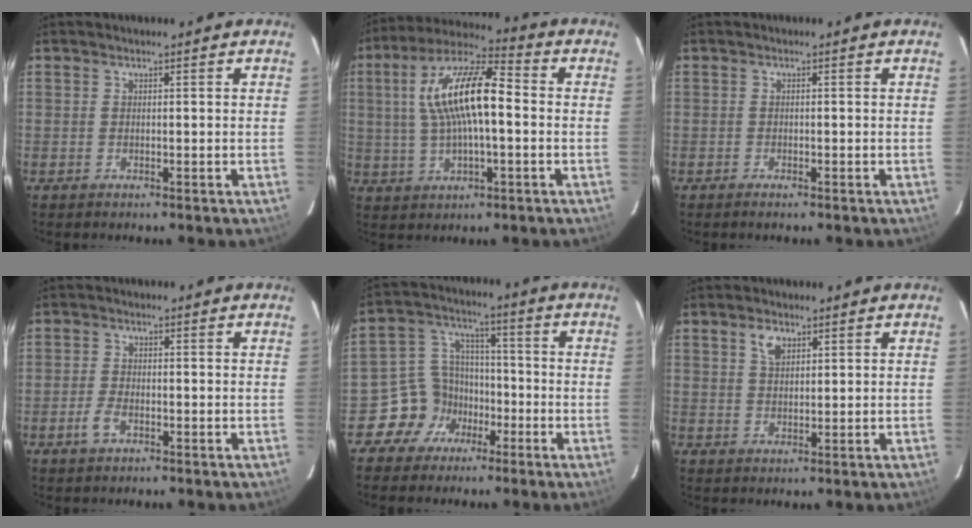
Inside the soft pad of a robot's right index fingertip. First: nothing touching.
{"total": 15.3, "force": [1.0, 5.1, 14.4], "torque": [-0.273, 0.023, 0.014]}
{"total": 0.9, "force": [-0.8, 0.2, 0.5], "torque": [-0.010, -0.002, -0.015]}
{"total": 3.2, "force": [-1.6, 1.6, 2.2], "torque": [-0.056, 0.001, -0.032]}
{"total": 8.8, "force": [-5.1, 7.1, 1.1], "torque": [-0.029, 0.042, -0.090]}
{"total": 3.4, "force": [1.7, 2.0, 2.1], "torque": [-0.036, 0.009, 0.033]}